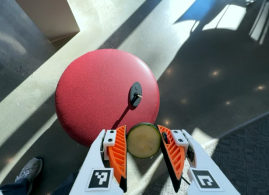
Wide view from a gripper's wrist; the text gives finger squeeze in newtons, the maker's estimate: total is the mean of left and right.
{"total": 10.1, "left": 10.2, "right": 10.0}